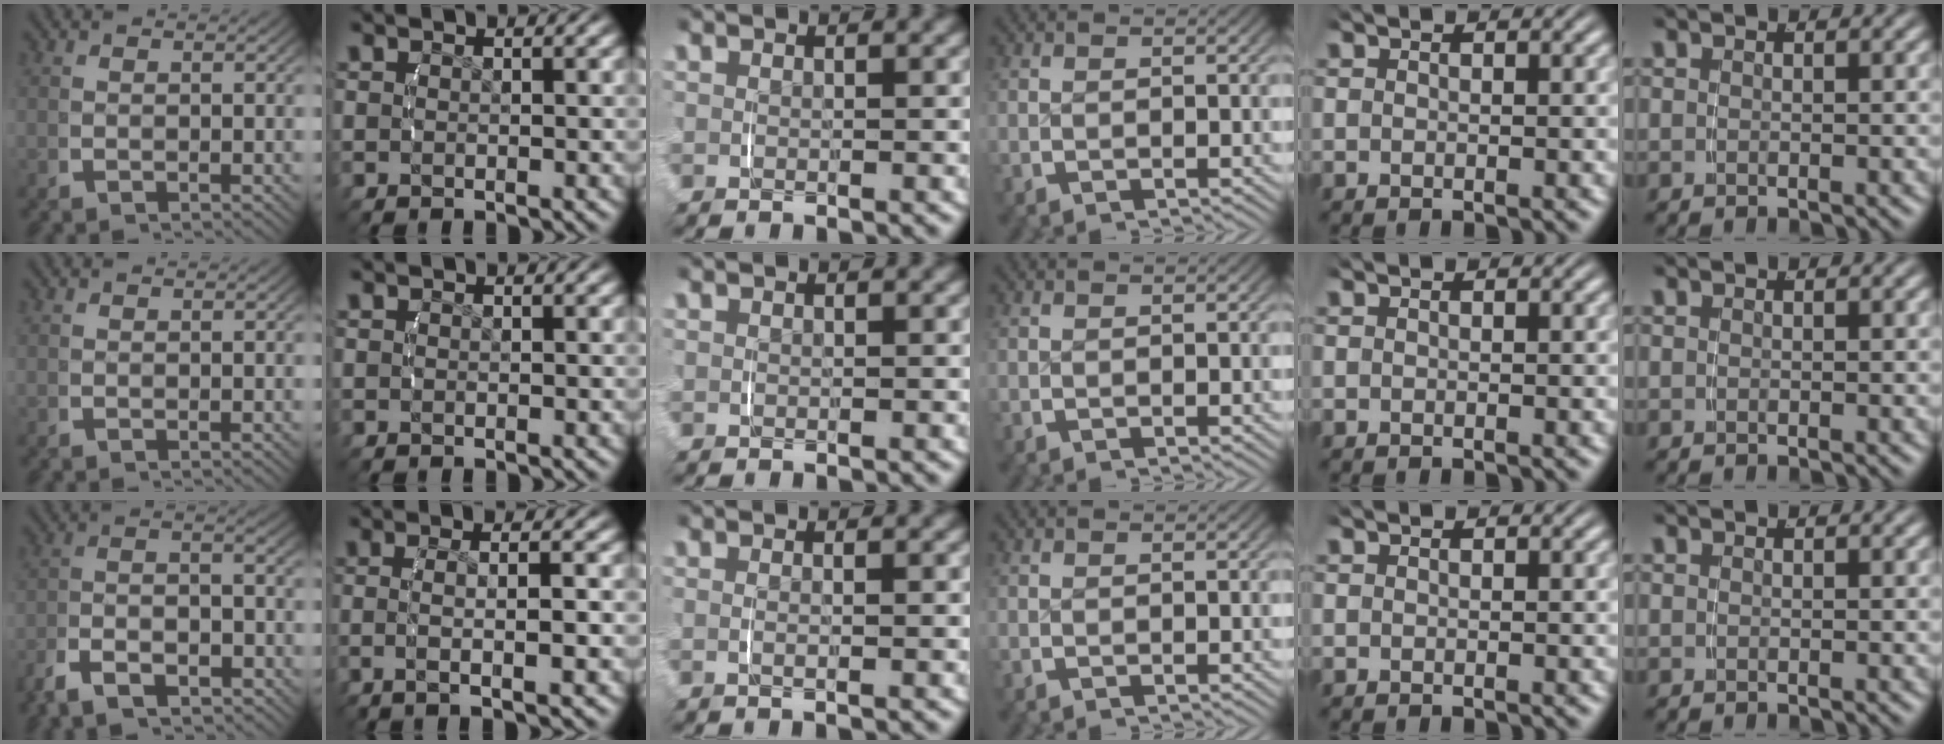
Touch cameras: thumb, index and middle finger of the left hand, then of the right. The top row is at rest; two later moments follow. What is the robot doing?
{"motion": "lift_and_place", "object": "scarf"}